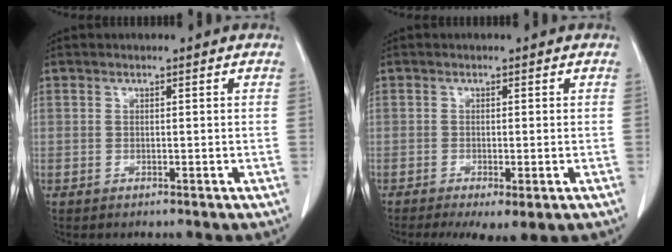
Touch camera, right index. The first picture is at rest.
{"total": 5.3, "force": [-3.1, 1.4, 4.1], "torque": [-0.062, -0.019, -0.048]}